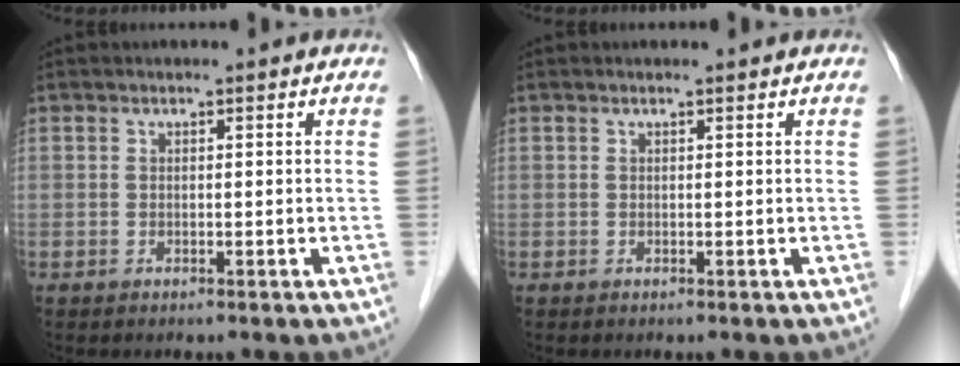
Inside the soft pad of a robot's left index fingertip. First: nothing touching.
{"total": 0.0}